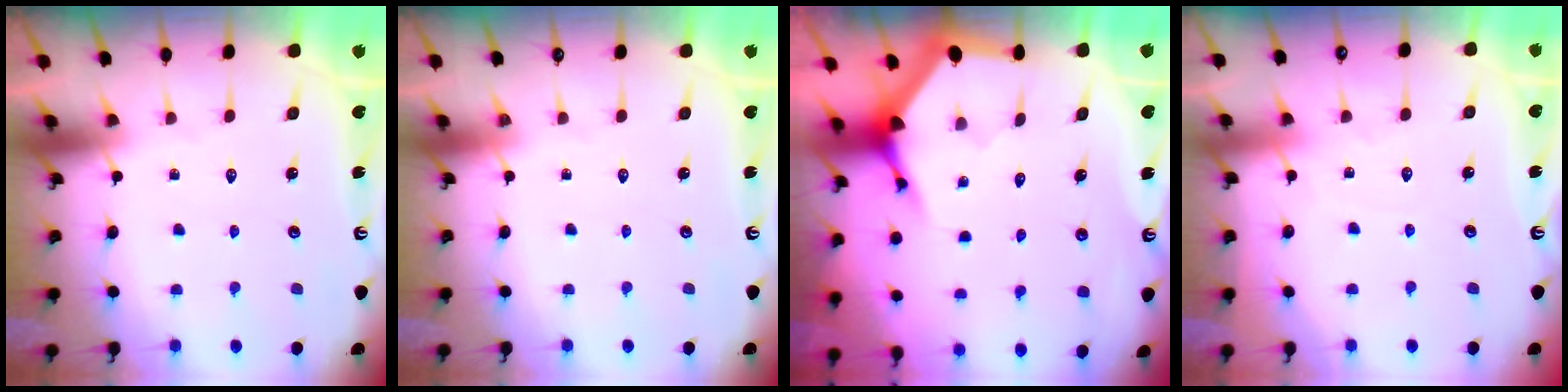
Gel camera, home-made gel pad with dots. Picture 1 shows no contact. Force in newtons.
{"total": 0.0}
{"total": 3.9, "press": 3.9, "slide": 0.5}
{"total": 2.2, "press": 2.2, "slide": 0.3}